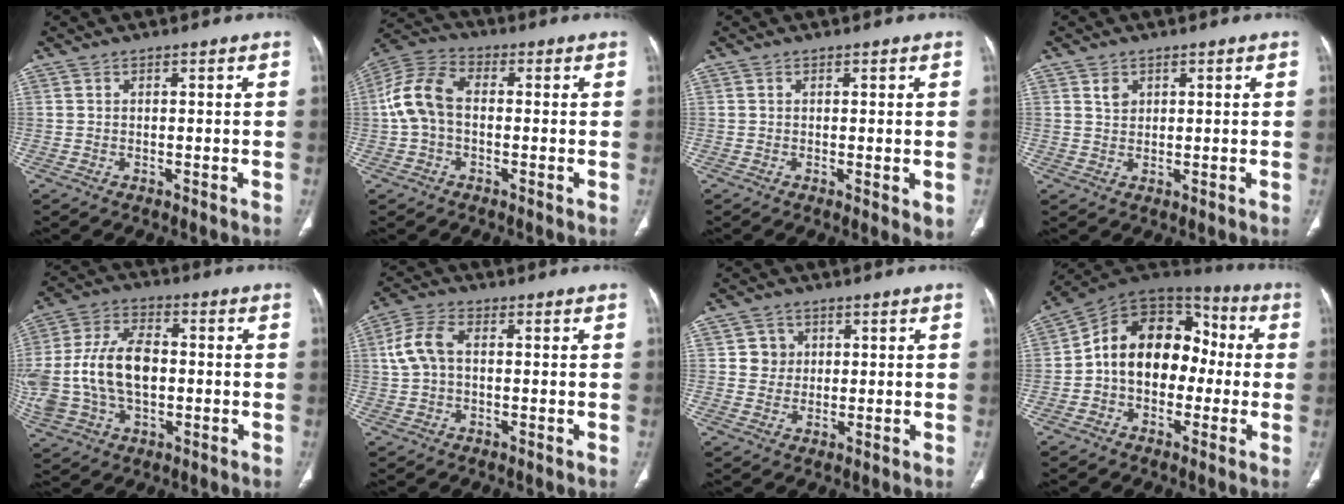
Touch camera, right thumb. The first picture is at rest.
{"total": 9.6, "force": [-0.3, 6.3, 7.3], "torque": [-0.150, 0.030, -0.016]}
{"total": 2.8, "force": [-0.4, 0.8, 2.6], "torque": [-0.034, -0.011, -0.006]}
{"total": 2.1, "force": [1.0, 1.7, 0.9], "torque": [-0.009, -0.006, 0.020]}
{"total": 17.4, "force": [-0.9, 11.1, 13.4], "torque": [-0.282, 0.025, -0.011]}
{"total": 6.5, "force": [0.5, 4.0, 5.1], "torque": [-0.112, 0.021, 0.006]}
{"total": 3.6, "force": [0.8, 3.5, 0.6], "torque": [0.014, 0.001, 0.010]}
{"total": 16.2, "force": [-1.0, 11.7, 11.1], "torque": [-0.137, 0.054, -0.032]}